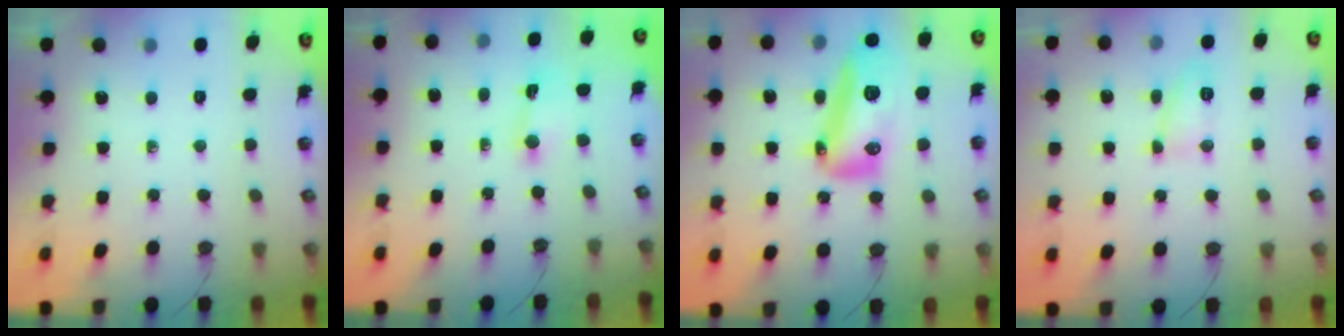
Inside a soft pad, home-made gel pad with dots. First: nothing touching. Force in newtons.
{"total": 1.5, "press": 1.5, "slide": 0.2}
{"total": 16.5, "press": 16.4, "slide": 1.7}
{"total": 6.8, "press": 6.8, "slide": 0.3}